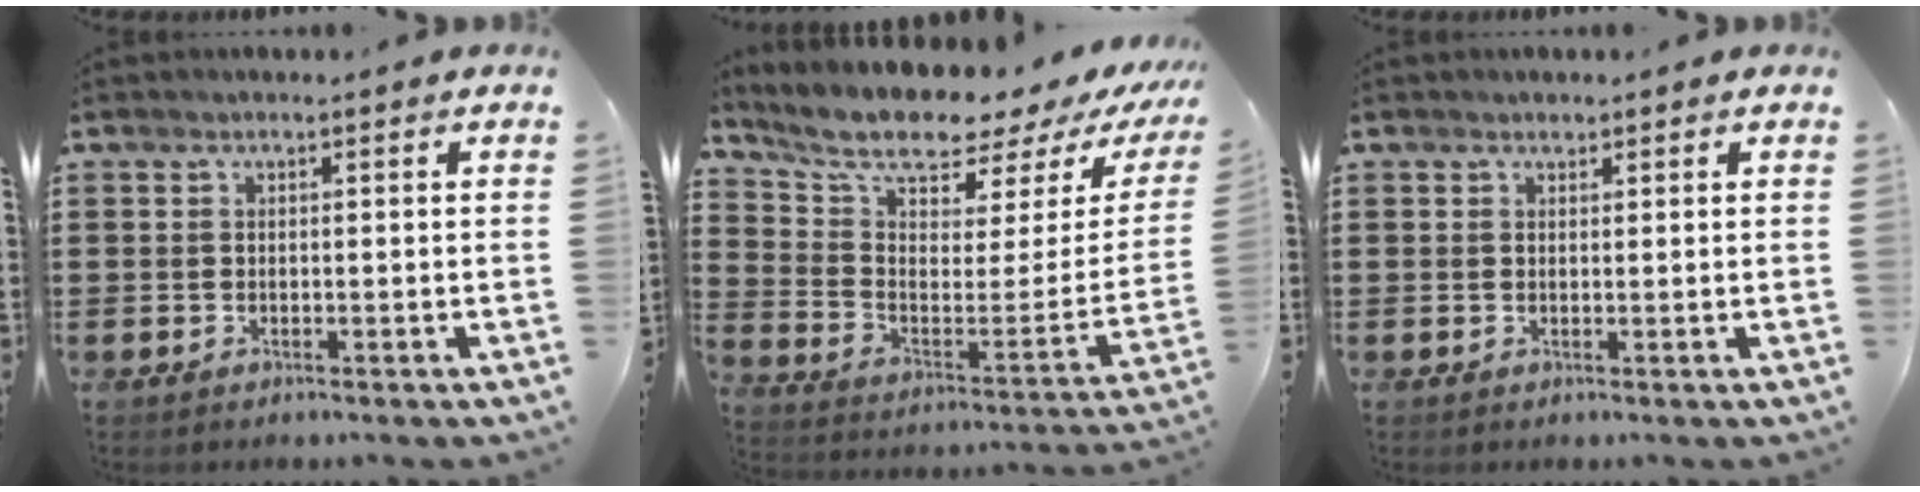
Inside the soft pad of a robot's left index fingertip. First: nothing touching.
{"total": 7.5, "force": [6.8, 1.5, 2.8], "torque": [-0.078, -0.067, 0.111]}
{"total": 0.9, "force": [0.7, 0.5, 0.1], "torque": [0.004, -0.001, 0.012]}